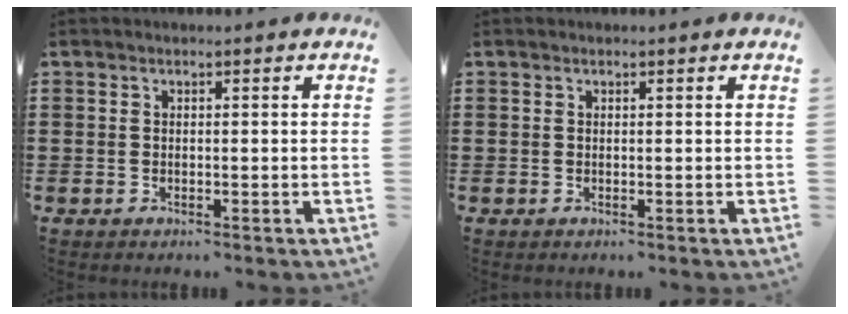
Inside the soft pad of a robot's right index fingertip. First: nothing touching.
{"total": 0.0}